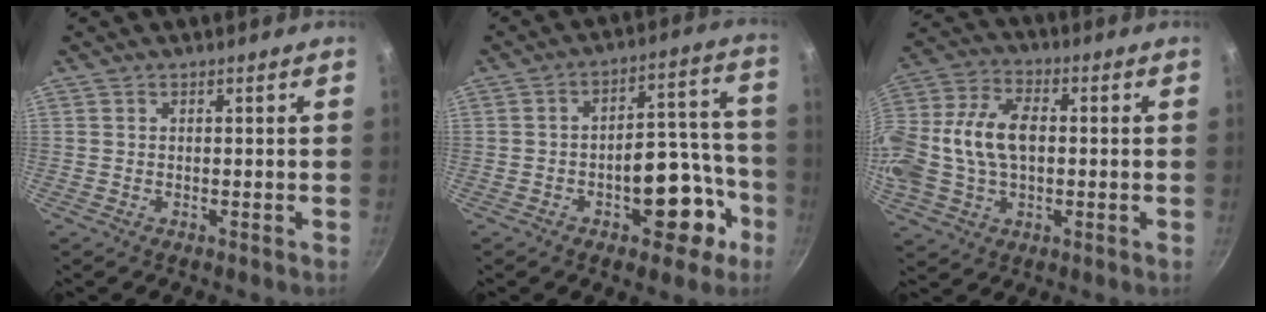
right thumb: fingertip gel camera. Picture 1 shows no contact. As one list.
[{"total": 13.8, "force": [-5.6, 7.5, 10.1], "torque": [-0.081, 0.065, -0.071]}, {"total": 18.0, "force": [0.4, 11.8, 13.6], "torque": [-0.281, 0.035, -0.001]}]